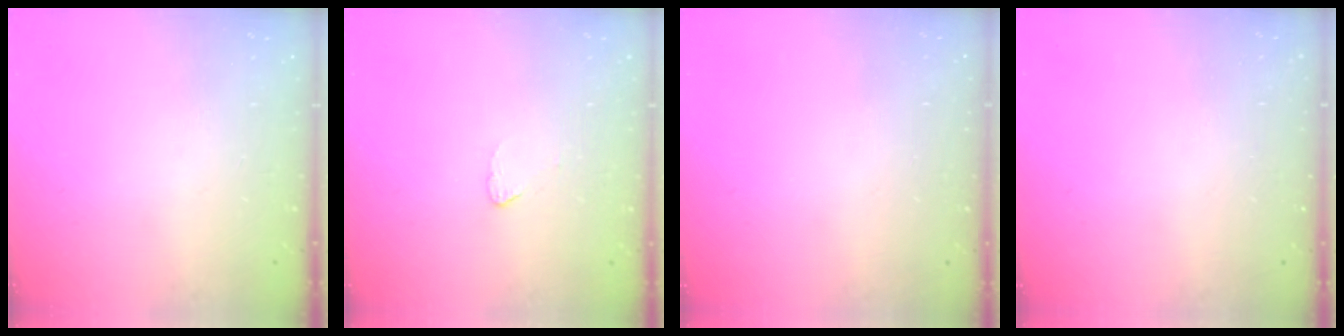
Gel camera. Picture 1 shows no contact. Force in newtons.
{"total": 2.5, "press": 2.5, "slide": 0.2}
{"total": 0.0}
{"total": 0.0}